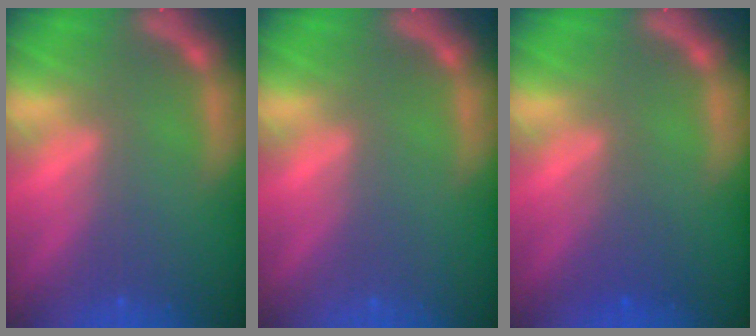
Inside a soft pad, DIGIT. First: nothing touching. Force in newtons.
{"total": 0.0}
{"total": 2.0}